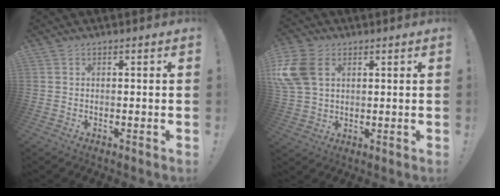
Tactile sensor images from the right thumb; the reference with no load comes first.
{"total": 13.6, "force": [3.8, 9.3, 9.1], "torque": [-0.181, -0.004, 0.077]}